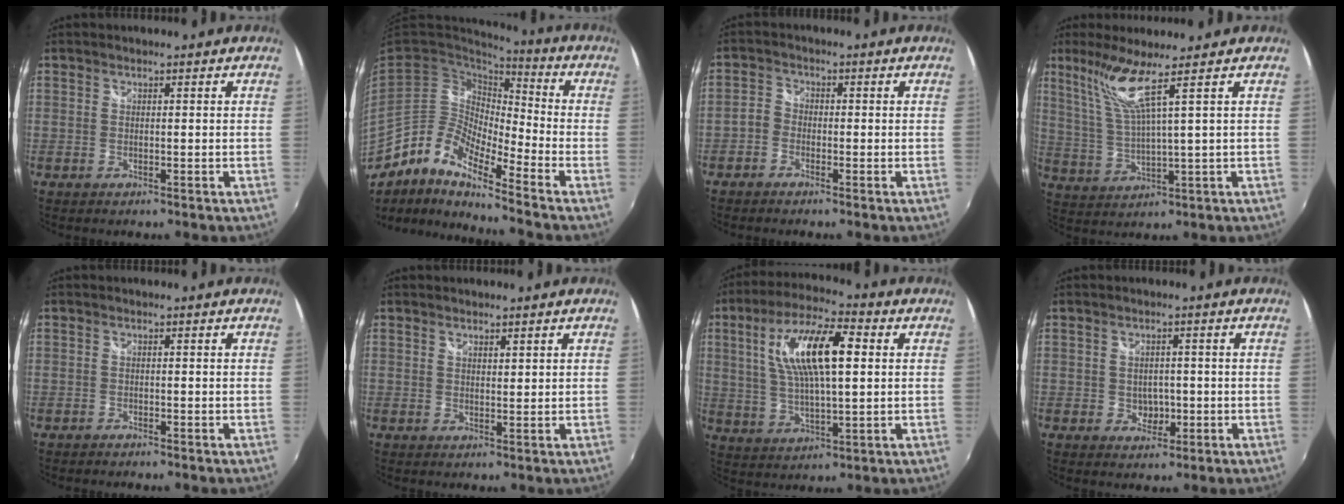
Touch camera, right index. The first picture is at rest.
{"total": 12.7, "force": [-8.4, 4.0, 8.6], "torque": [-0.149, -0.002, -0.178]}
{"total": 2.7, "force": [-1.7, 1.9, 0.7], "torque": [-0.016, 0.007, -0.039]}
{"total": 6.9, "force": [4.5, -1.4, 5.1], "torque": [-0.100, 0.001, 0.103]}
{"total": 0.8, "force": [-0.7, 0.2, 0.1], "torque": [-0.004, -0.003, -0.016]}
{"total": 1.4, "force": [1.2, 0.6, 0.7], "torque": [-0.007, 0.001, 0.019]}
{"total": 15.0, "force": [3.6, 5.0, 13.7], "torque": [-0.255, 0.018, 0.066]}
{"total": 3.8, "force": [-0.5, 3.2, 2.0], "torque": [-0.033, 0.001, -0.004]}